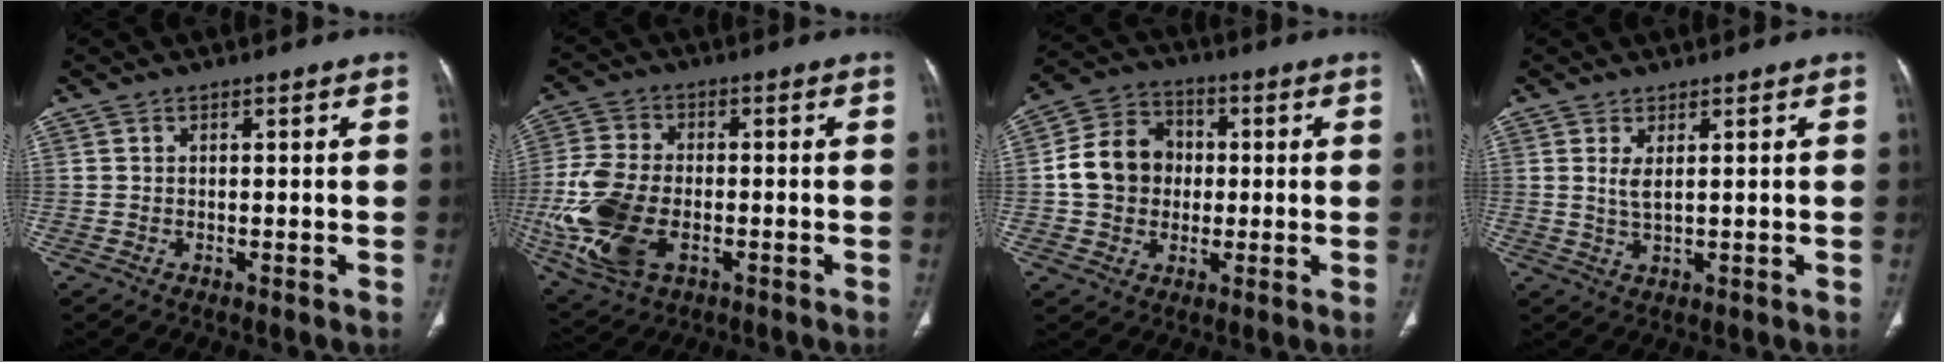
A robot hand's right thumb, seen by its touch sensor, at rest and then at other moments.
{"total": 15.4, "force": [-3.7, 9.2, 11.8], "torque": [-0.263, 0.000, -0.063]}
{"total": 11.6, "force": [0.0, 10.0, 5.9], "torque": [-0.081, 0.023, -0.007]}
{"total": 2.8, "force": [0.9, 0.9, 2.5], "torque": [-0.053, -0.012, 0.025]}